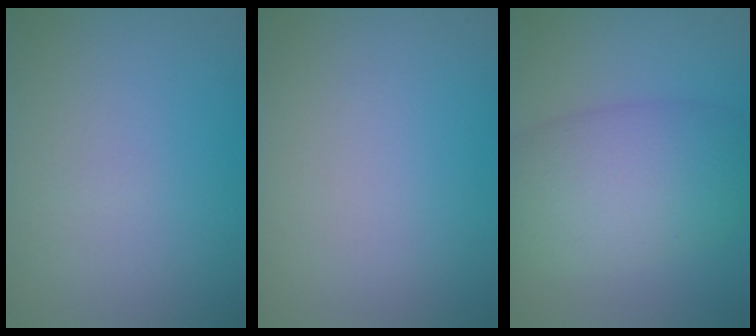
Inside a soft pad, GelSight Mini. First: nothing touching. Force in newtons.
{"total": 0.0}
{"total": 7.5, "press": 7.5, "slide": 0.2}